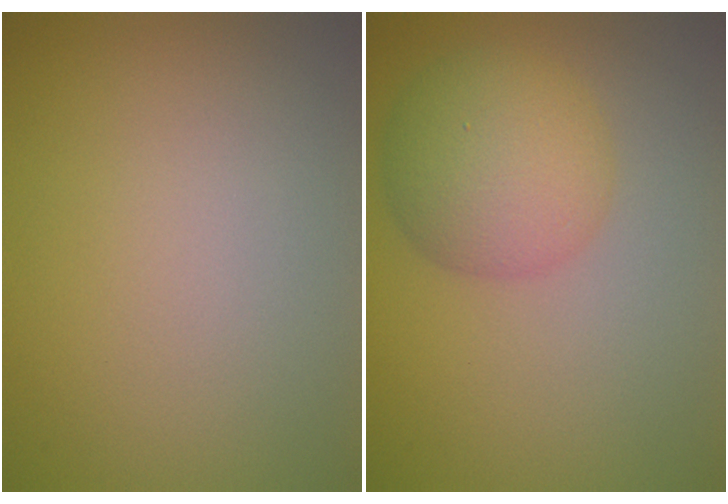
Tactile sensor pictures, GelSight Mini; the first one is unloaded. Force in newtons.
{"total": 5.3, "press": 5.3, "slide": 0.2}